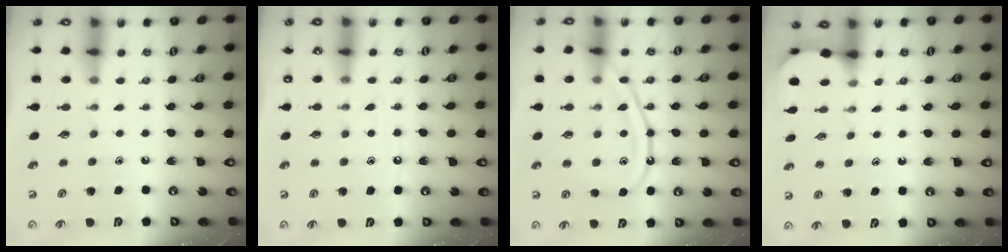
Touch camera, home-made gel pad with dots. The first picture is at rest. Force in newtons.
{"total": 7.7, "press": 7.7, "slide": 0.4}
{"total": 12.4, "press": 12.4, "slide": 1.2}
{"total": 2.6, "press": 2.6, "slide": 0.2}